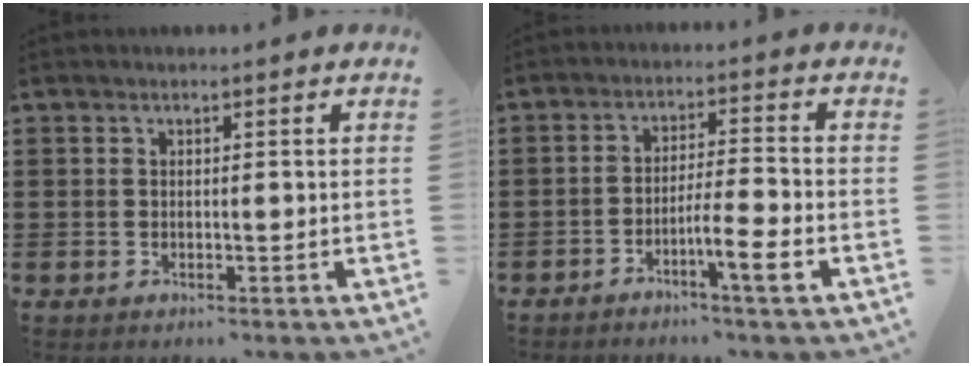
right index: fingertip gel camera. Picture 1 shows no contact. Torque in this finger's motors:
{"motor_torque": [-0.27, -0.09, 0.07, 0.06]}